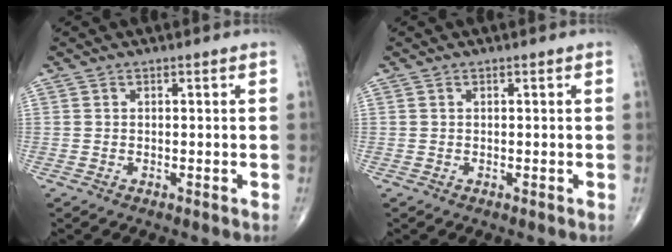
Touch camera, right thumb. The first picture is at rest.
{"total": 0.0}